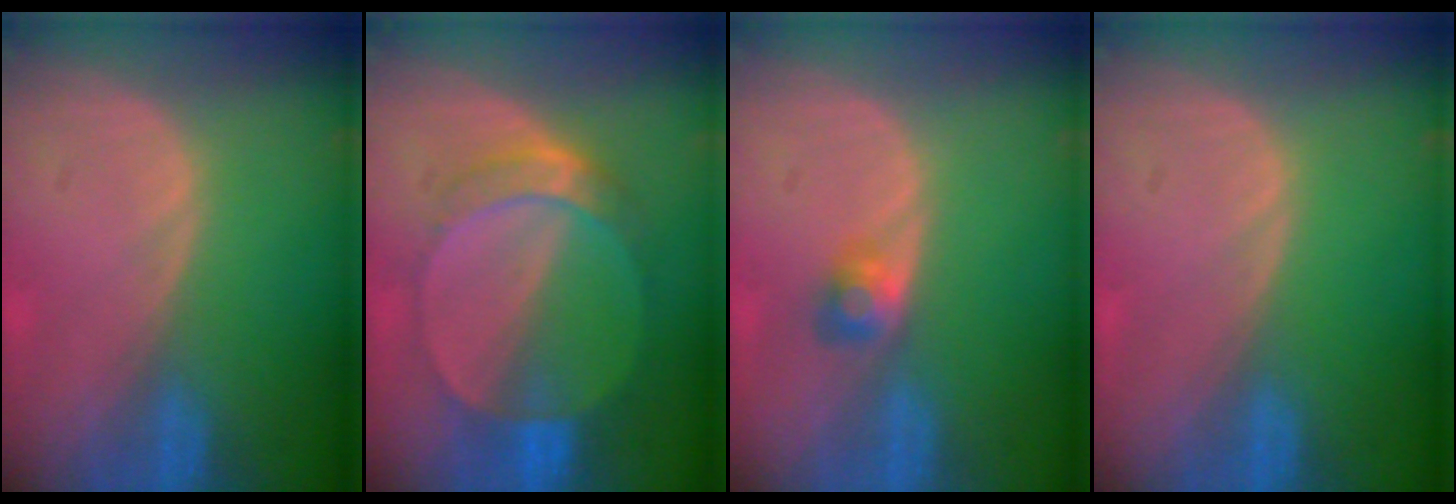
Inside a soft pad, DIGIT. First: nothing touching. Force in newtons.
{"total": 7.2, "press": 6.4, "slide": 3.4}
{"total": 2.5, "press": 2.3, "slide": 0.9}
{"total": 0.0}